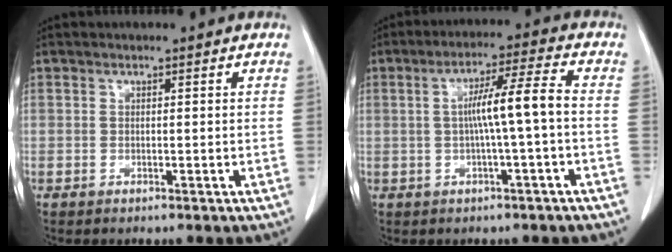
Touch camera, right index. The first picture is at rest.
{"total": 7.2, "force": [-0.5, -0.7, 7.1], "torque": [-0.125, 0.016, -0.006]}